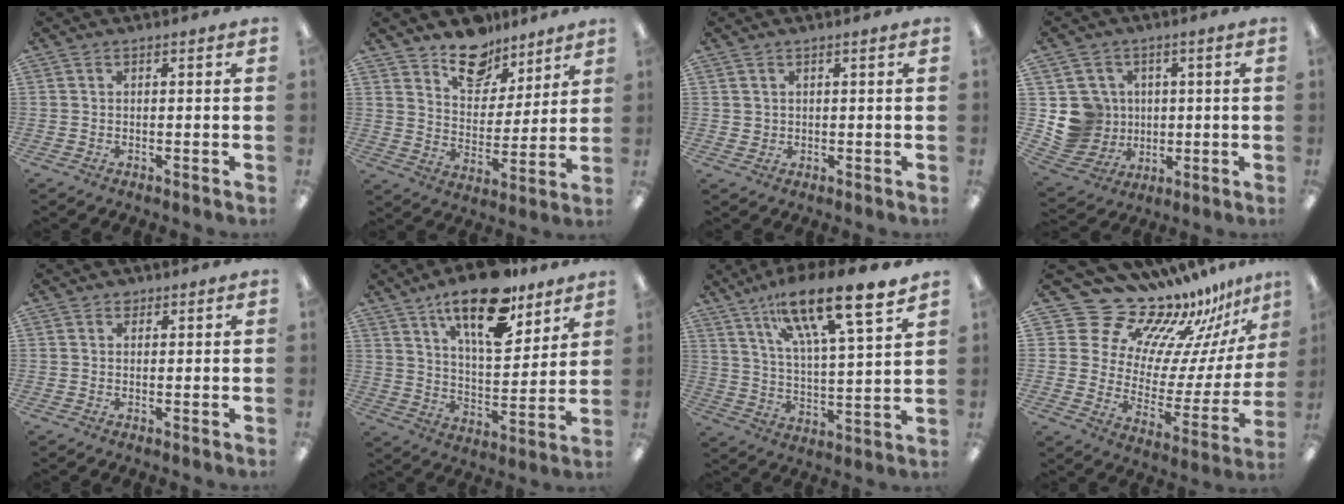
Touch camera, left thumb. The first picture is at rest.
{"total": 13.0, "force": [10.3, 6.9, 3.8], "torque": [-0.054, -0.070, 0.191]}
{"total": 1.4, "force": [0.9, 1.1, 0.2], "torque": [-0.005, 0.002, 0.016]}
{"total": 9.8, "force": [1.2, 9.6, 1.5], "torque": [-0.053, -0.002, 0.039]}
{"total": 1.2, "force": [0.9, 0.7, 0.4], "torque": [0.000, -0.003, 0.015]}
{"total": 18.8, "force": [13.1, 7.3, 11.4], "torque": [-0.180, -0.072, 0.217]}
{"total": 18.1, "force": [13.0, 3.7, 12.0], "torque": [-0.195, -0.078, 0.210]}
{"total": 19.3, "force": [17.2, 8.0, 3.8], "torque": [-0.080, -0.150, 0.315]}